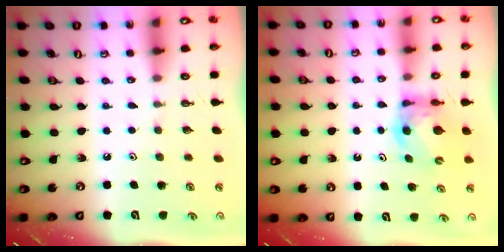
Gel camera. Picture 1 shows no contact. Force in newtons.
{"total": 7.4, "press": 7.4, "slide": 0.4}